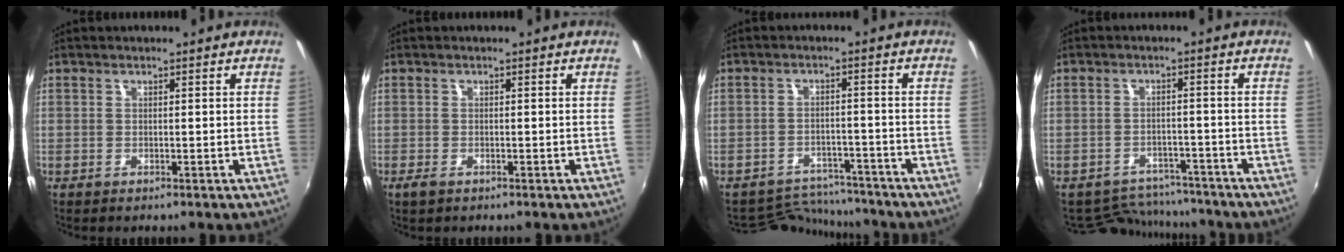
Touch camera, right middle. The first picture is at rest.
{"total": 1.6, "force": [-1.1, 0.8, 0.7], "torque": [-0.015, -0.005, -0.021]}
{"total": 9.4, "force": [-8.9, 2.9, 0.5], "torque": [-0.022, 0.021, -0.130]}
{"total": 9.7, "force": [-8.8, 4.0, 1.3], "torque": [-0.038, 0.016, -0.119]}